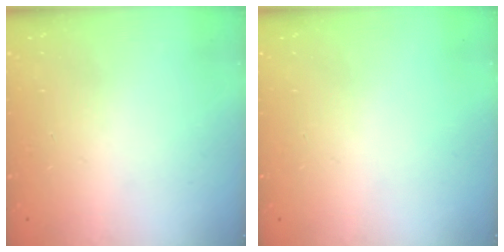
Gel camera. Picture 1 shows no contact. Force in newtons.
{"total": 0.0}